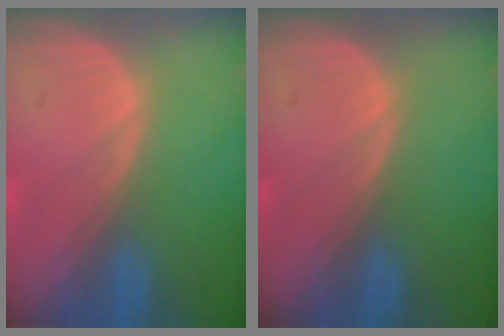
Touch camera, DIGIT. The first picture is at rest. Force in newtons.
{"total": 0.0}